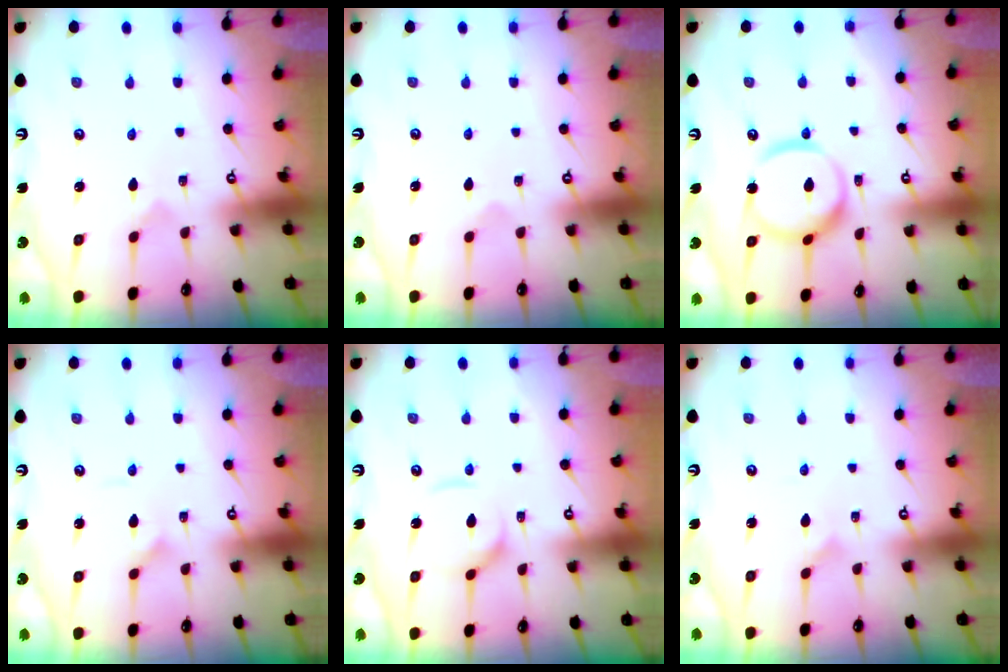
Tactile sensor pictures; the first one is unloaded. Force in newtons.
{"total": 1.8, "press": 1.8, "slide": 0.2}
{"total": 14.4, "press": 14.4, "slide": 1.2}
{"total": 2.9, "press": 2.9, "slide": 0.2}
{"total": 7.4, "press": 7.3, "slide": 0.7}
{"total": 1.7, "press": 1.7, "slide": 0.1}